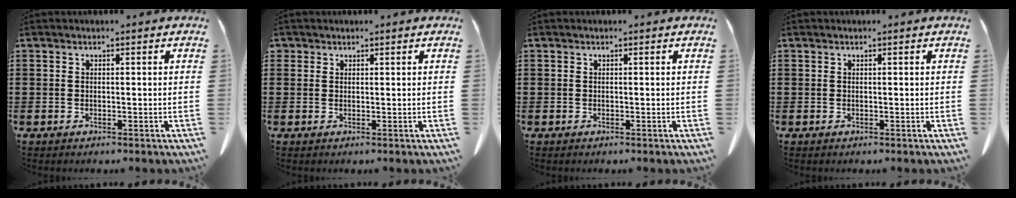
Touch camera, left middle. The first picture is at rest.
{"total": 1.0, "force": [0.8, 0.6, 0.0], "torque": [-0.004, 0.004, 0.015]}
{"total": 0.0}
{"total": 0.0}